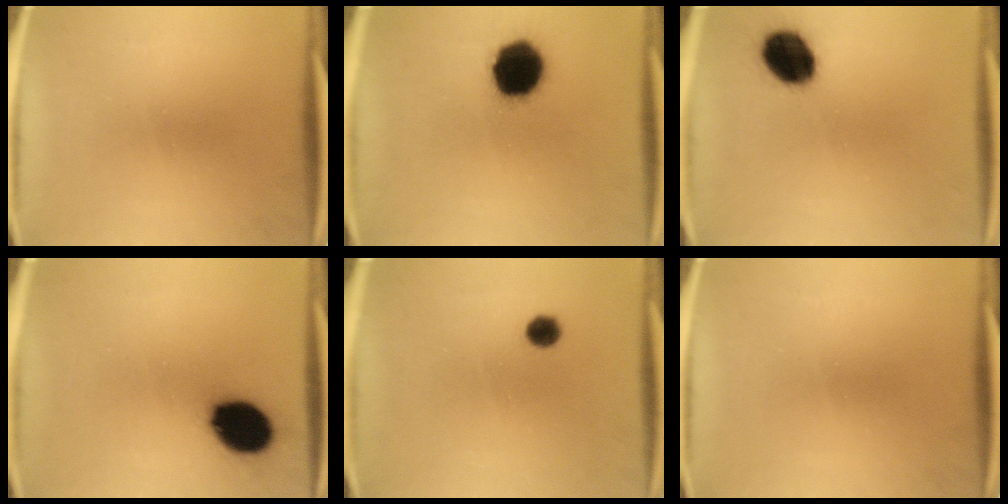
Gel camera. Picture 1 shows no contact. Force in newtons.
{"total": 16.0}
{"total": 11.8}
{"total": 13.6}
{"total": 2.5}
{"total": 0.0}